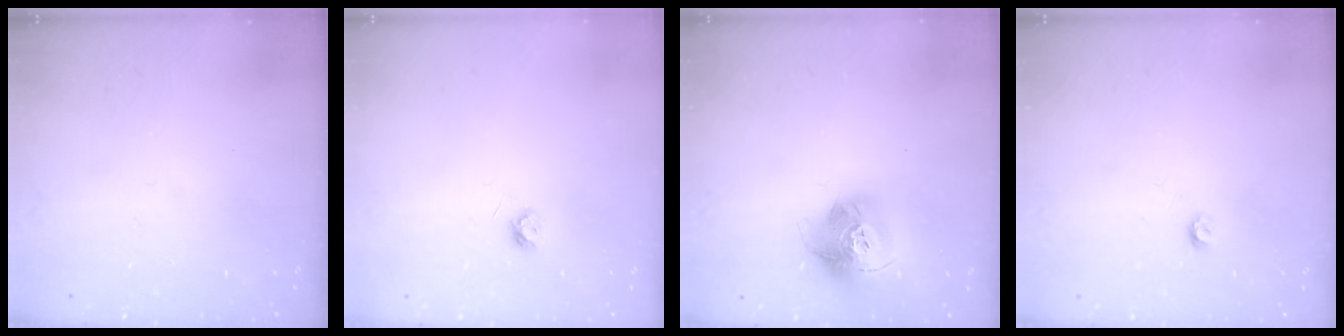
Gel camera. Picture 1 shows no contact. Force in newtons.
{"total": 3.9, "press": 3.9, "slide": 0.6}
{"total": 17.0, "press": 16.9, "slide": 1.5}
{"total": 3.5, "press": 3.5, "slide": 0.3}